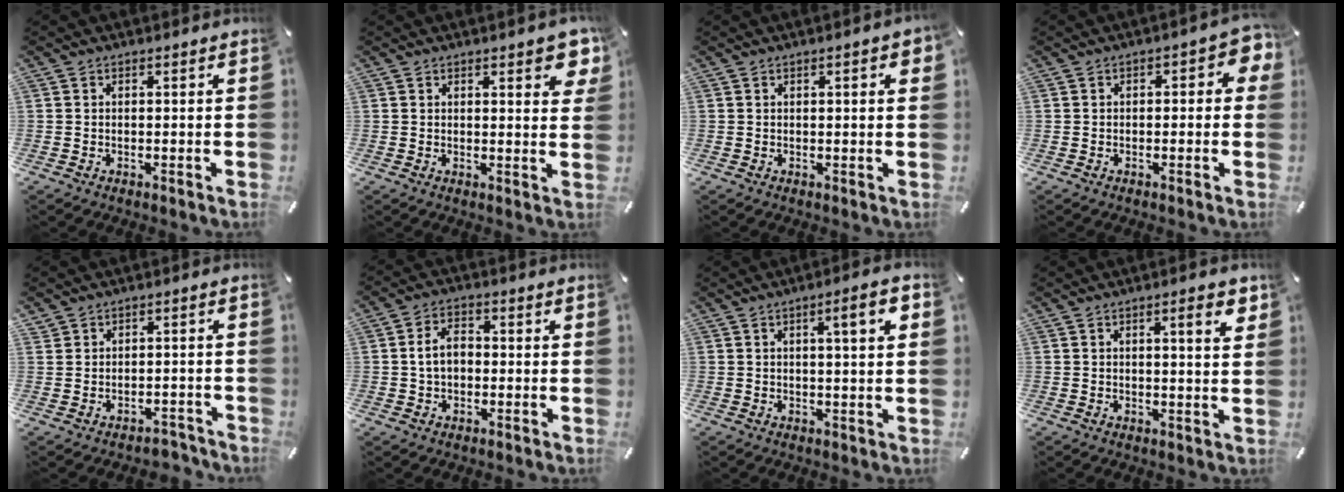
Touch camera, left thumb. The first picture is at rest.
{"total": 5.7, "force": [3.3, 1.9, 4.2], "torque": [-0.050, -0.019, 0.050]}
{"total": 3.3, "force": [0.9, 0.7, 3.1], "torque": [-0.051, 0.001, 0.011]}
{"total": 4.3, "force": [-0.2, 2.2, 3.7], "torque": [-0.053, 0.006, -0.007]}
{"total": 2.5, "force": [-1.5, 1.9, 0.4], "torque": [-0.007, 0.007, -0.031]}
{"total": 5.4, "force": [-0.4, 3.7, 3.9], "torque": [-0.080, 0.010, -0.009]}
{"total": 6.9, "force": [2.3, 1.1, 6.4], "torque": [-0.094, -0.007, 0.028]}
{"total": 5.7, "force": [2.2, 1.0, 5.2], "torque": [-0.079, -0.005, 0.029]}